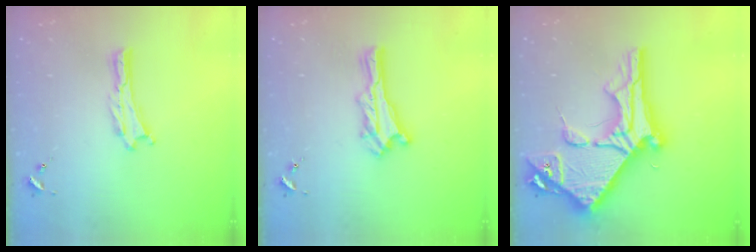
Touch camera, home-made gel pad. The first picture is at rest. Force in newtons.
{"total": 0.6, "press": 0.5, "slide": 0.2}
{"total": 15.4, "press": 15.3, "slide": 1.5}